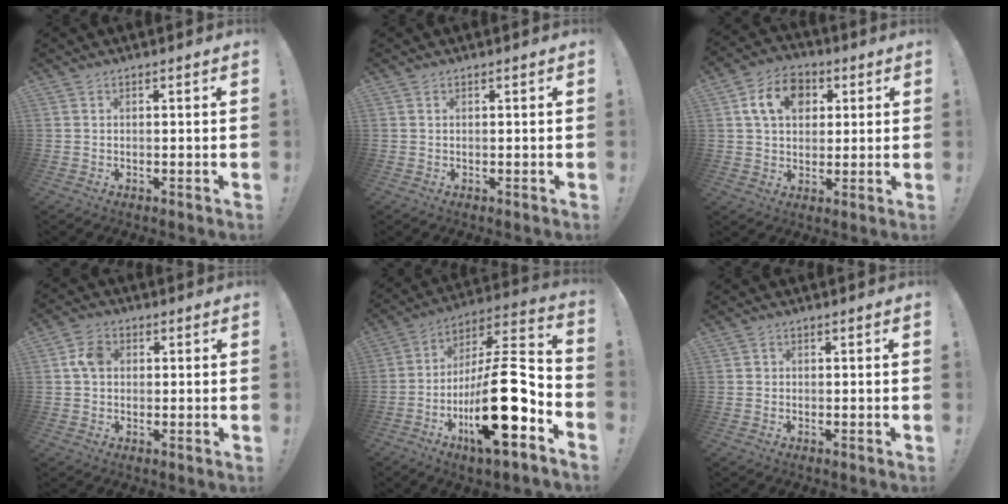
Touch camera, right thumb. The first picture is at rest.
{"total": 0.0}
{"total": 12.3, "force": [3.8, 9.3, 7.1], "torque": [-0.110, 0.007, 0.074]}
{"total": 6.2, "force": [1.0, 4.8, 3.8], "torque": [-0.069, 0.015, 0.023]}
{"total": 24.4, "force": [-8.1, 7.2, 21.9], "torque": [-0.377, 0.038, -0.134]}
{"total": 0.6, "force": [0.1, 0.5, 0.1], "torque": [-0.008, 0.005, 0.002]}